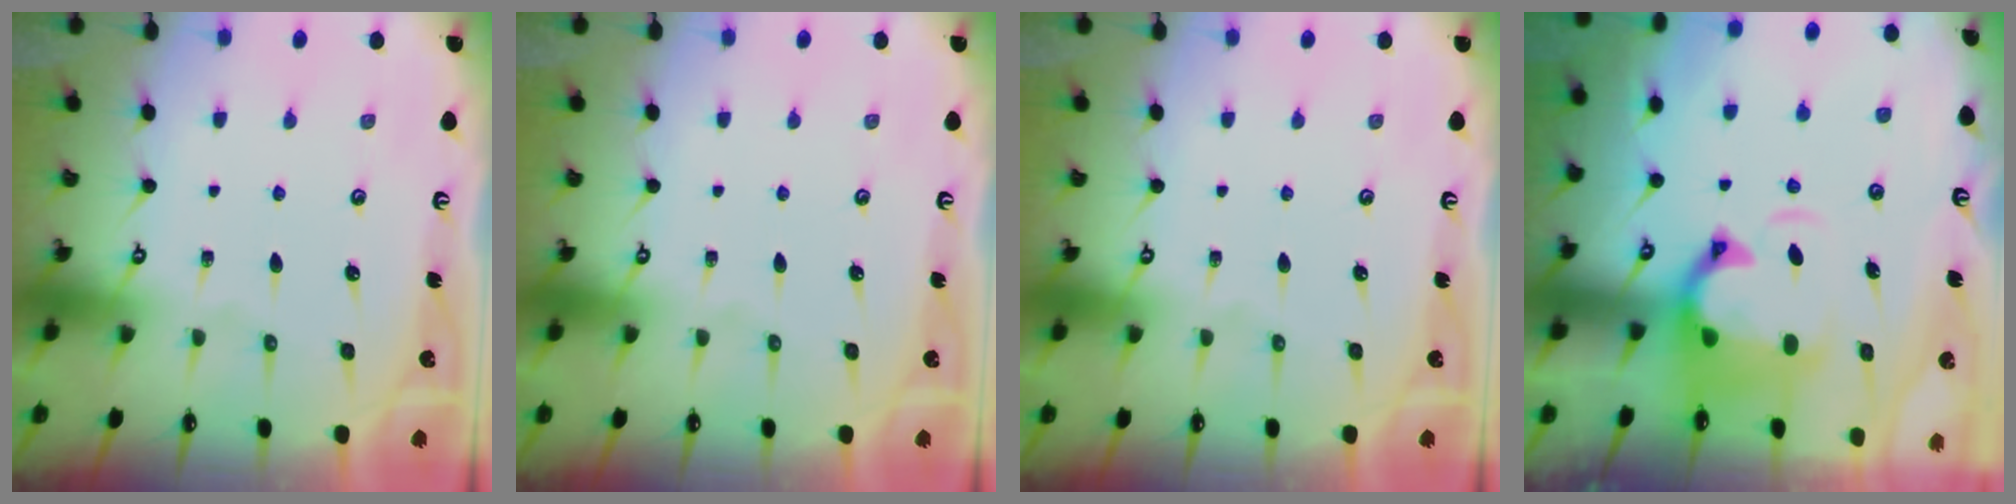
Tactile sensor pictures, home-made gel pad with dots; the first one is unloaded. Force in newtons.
{"total": 0.0}
{"total": 0.0}
{"total": 3.0, "press": 2.7, "slide": 1.4}